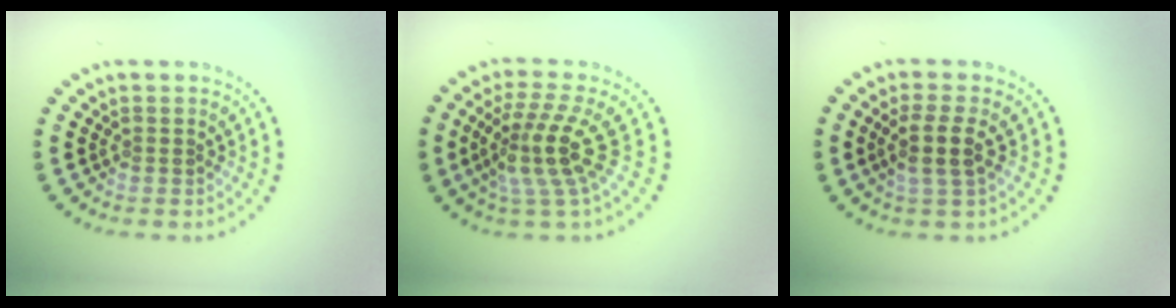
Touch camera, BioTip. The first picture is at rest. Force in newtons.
{"total": 4.4, "press": 3.2, "slide": 3.0}
{"total": 2.8, "press": 2.4, "slide": 1.4}